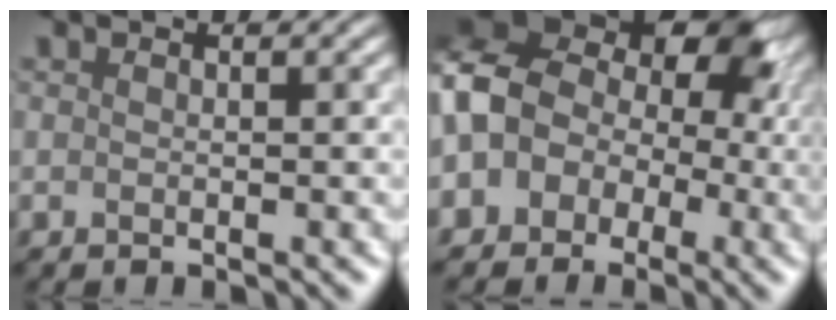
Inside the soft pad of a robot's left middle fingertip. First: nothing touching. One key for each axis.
{"total": 6.9, "fx": -0.2, "fy": 5.8, "fz": 3.7, "tx": -0.071, "ty": 0.008, "tz": -0.028}